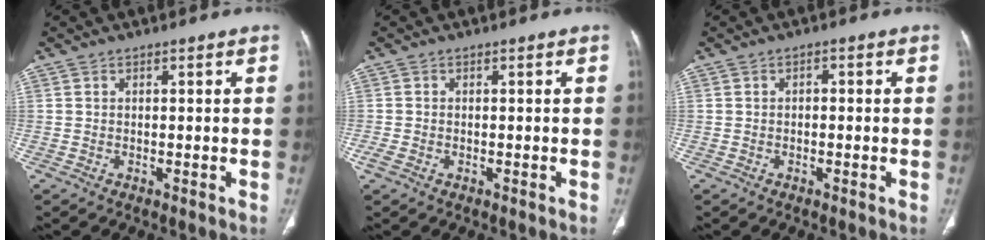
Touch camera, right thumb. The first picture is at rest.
{"total": 1.5, "force": [-0.6, 1.0, 1.0], "torque": [-0.034, 0.000, -0.011]}
{"total": 1.0, "force": [-0.1, 0.7, 0.7], "torque": [-0.008, 0.005, -0.004]}